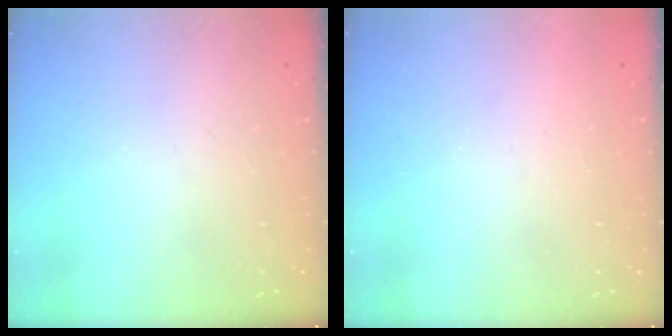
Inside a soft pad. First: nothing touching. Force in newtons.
{"total": 1.7, "press": 1.6, "slide": 0.1}